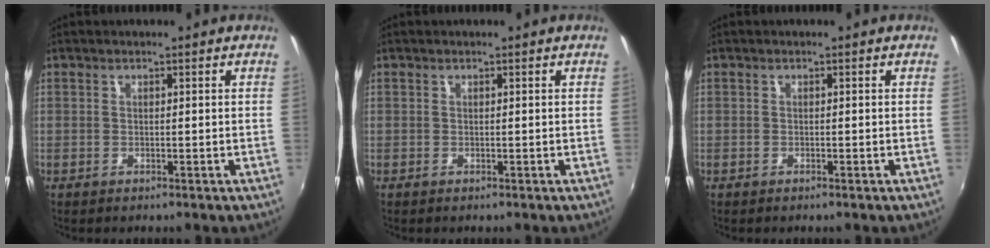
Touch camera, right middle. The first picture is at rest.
{"total": 0.0}
{"total": 0.0}